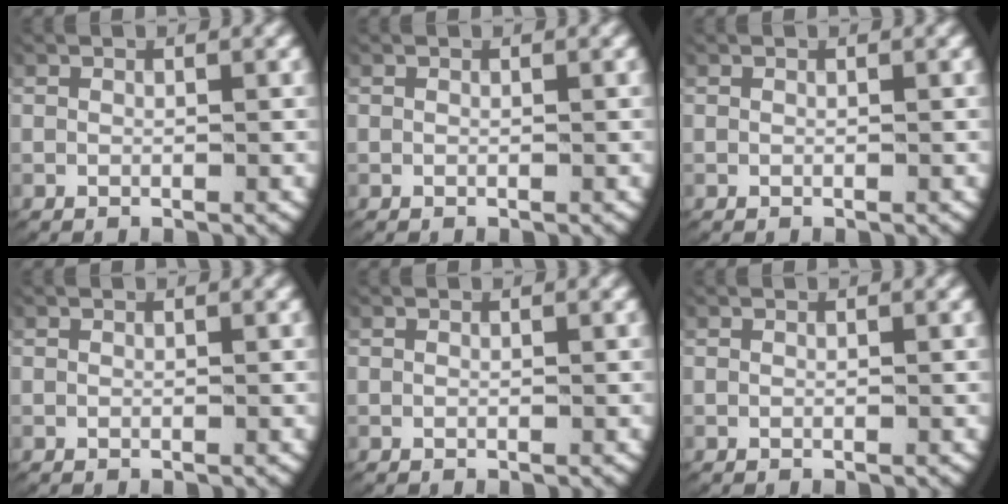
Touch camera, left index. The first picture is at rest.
{"total": 0.0}
{"total": 0.0}
{"total": 0.0}
{"total": 0.0}
{"total": 0.0}